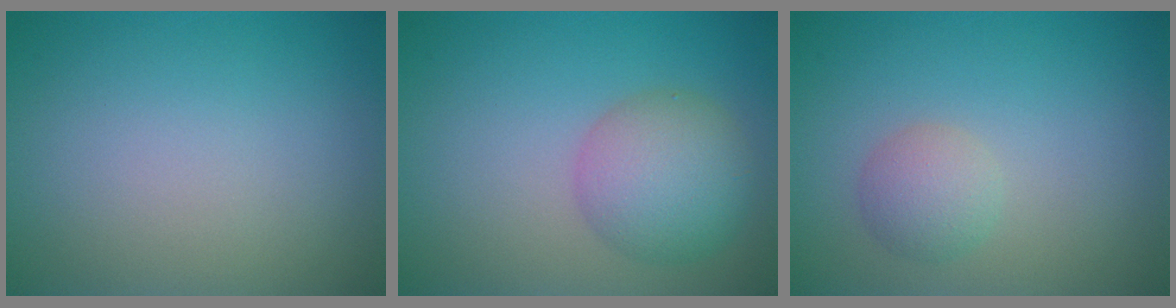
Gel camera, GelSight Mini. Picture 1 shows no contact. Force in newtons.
{"total": 5.0, "press": 5.0, "slide": 0.2}
{"total": 2.1, "press": 2.1, "slide": 0.1}